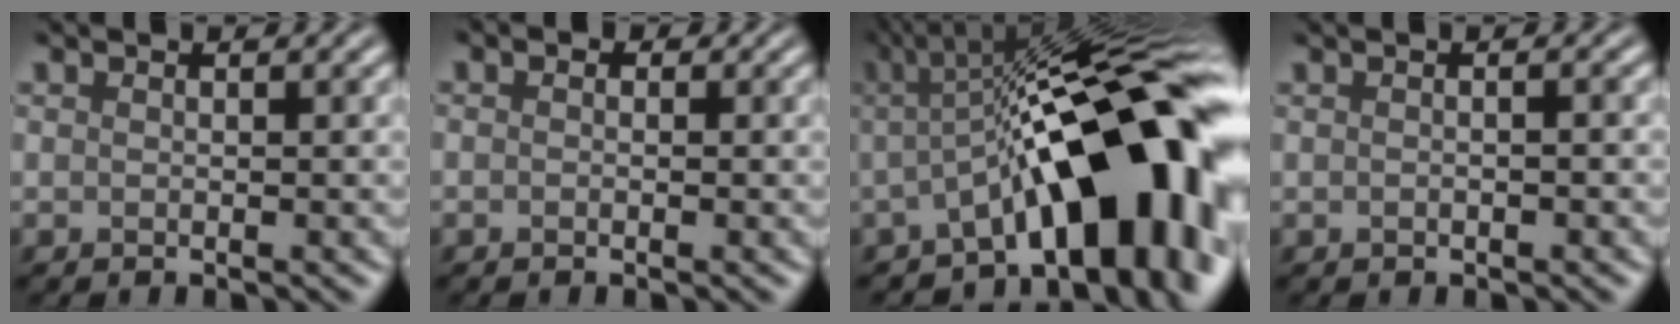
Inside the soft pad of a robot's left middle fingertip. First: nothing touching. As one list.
[{"total": 0.7, "force": [0.0, 0.6, 0.4], "torque": [-0.005, -0.003, -0.007]}, {"total": 14.2, "force": [-2.5, 5.1, 13.0], "torque": [-0.154, 0.018, -0.050]}, {"total": 2.9, "force": [0.7, 1.6, 2.3], "torque": [-0.019, 0.020, -0.018]}]